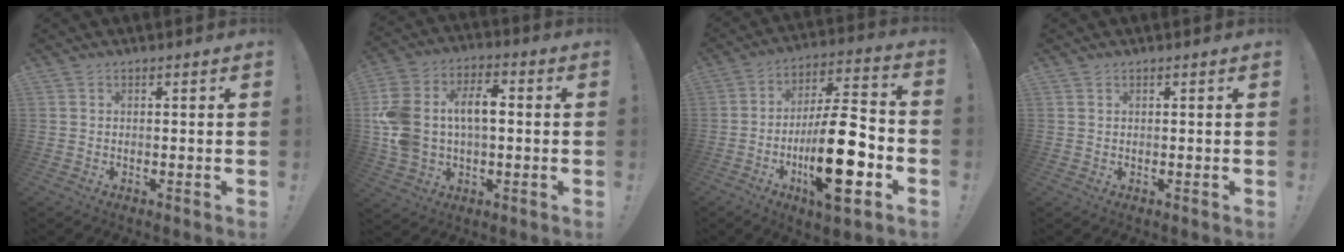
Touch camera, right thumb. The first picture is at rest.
{"total": 15.5, "force": [1.6, 10.5, 11.3], "torque": [-0.227, 0.007, 0.032]}
{"total": 22.2, "force": [-6.7, 6.9, 20.0], "torque": [-0.338, 0.028, -0.106]}
{"total": 0.5, "force": [0.4, 0.3, 0.1], "torque": [-0.001, -0.001, 0.008]}